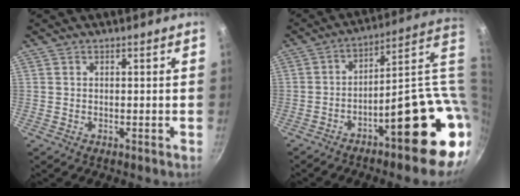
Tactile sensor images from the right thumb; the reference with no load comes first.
{"total": 21.8, "force": [-2.3, 7.2, 20.5], "torque": [-0.229, 0.009, -0.025]}